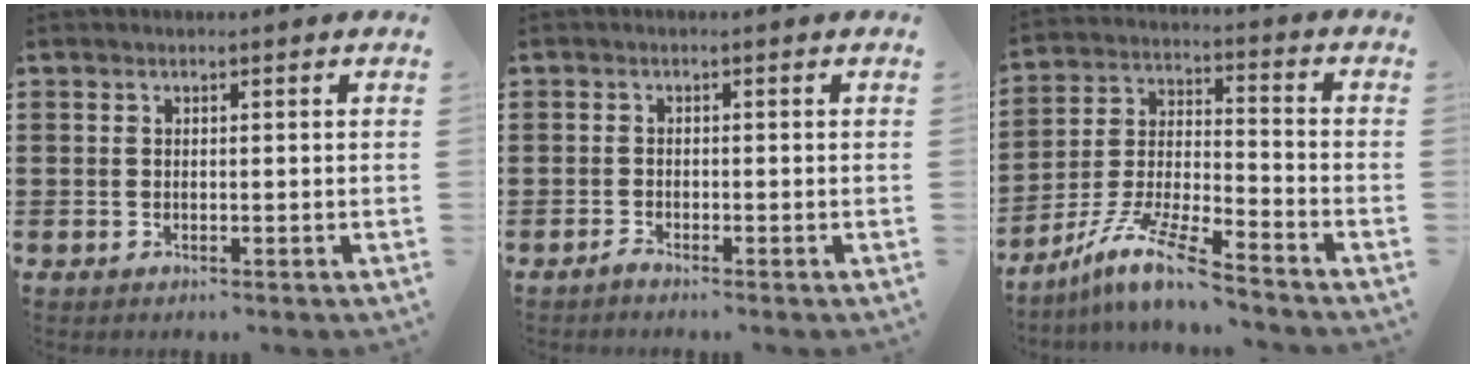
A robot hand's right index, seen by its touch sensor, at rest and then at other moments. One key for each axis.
{"total": 1.0, "fx": -1.0, "fy": -0.1, "fz": 0.1, "tx": -0.006, "ty": -0.003, "tz": -0.019}
{"total": 10.4, "fx": -8.5, "fy": 0.8, "fz": 5.9, "tx": -0.126, "ty": 0.007, "tz": -0.169}